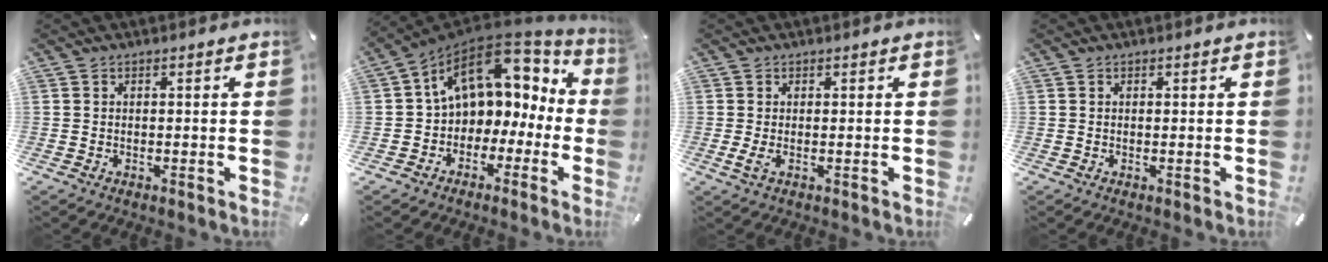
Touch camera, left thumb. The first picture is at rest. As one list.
[{"total": 13.1, "force": [5.0, 9.6, 7.4], "torque": [-0.130, -0.024, 0.093]}, {"total": 1.6, "force": [0.2, 0.7, 1.5], "torque": [-0.020, -0.002, 0.002]}, {"total": 0.0}]